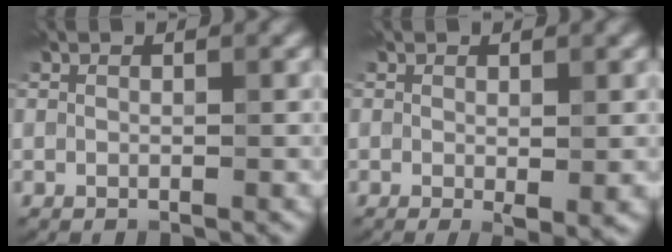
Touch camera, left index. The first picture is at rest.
{"total": 1.8, "force": [-0.2, 0.4, 1.7], "torque": [-0.025, -0.011, 0.002]}